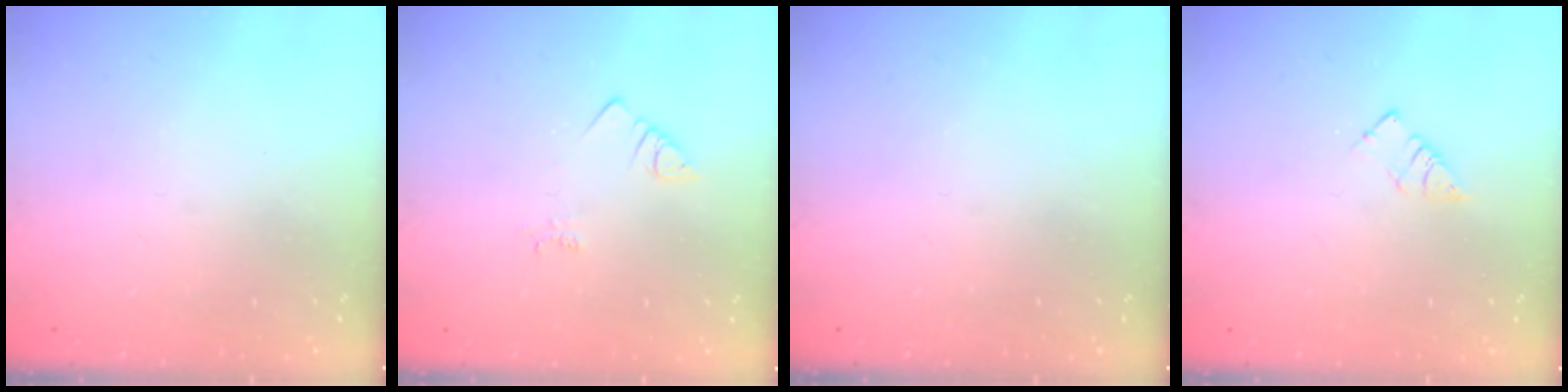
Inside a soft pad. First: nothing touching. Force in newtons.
{"total": 1.4, "press": 1.4, "slide": 0.3}
{"total": 0.0}
{"total": 3.3, "press": 3.3, "slide": 0.3}